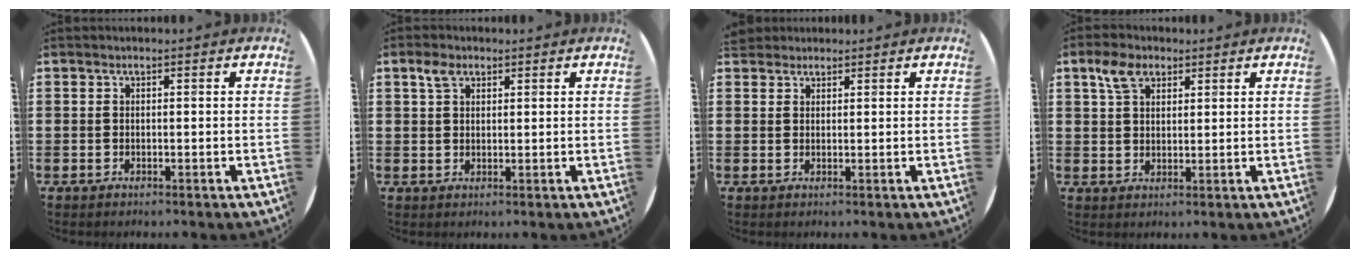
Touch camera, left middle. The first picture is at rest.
{"total": 2.5, "force": [1.6, 1.5, 1.1], "torque": [-0.017, 0.002, 0.028]}
{"total": 1.8, "force": [1.7, 0.7, 0.0], "torque": [0.006, 0.003, 0.032]}
{"total": 4.4, "force": [2.8, 2.5, 2.3], "torque": [-0.044, 0.006, 0.050]}